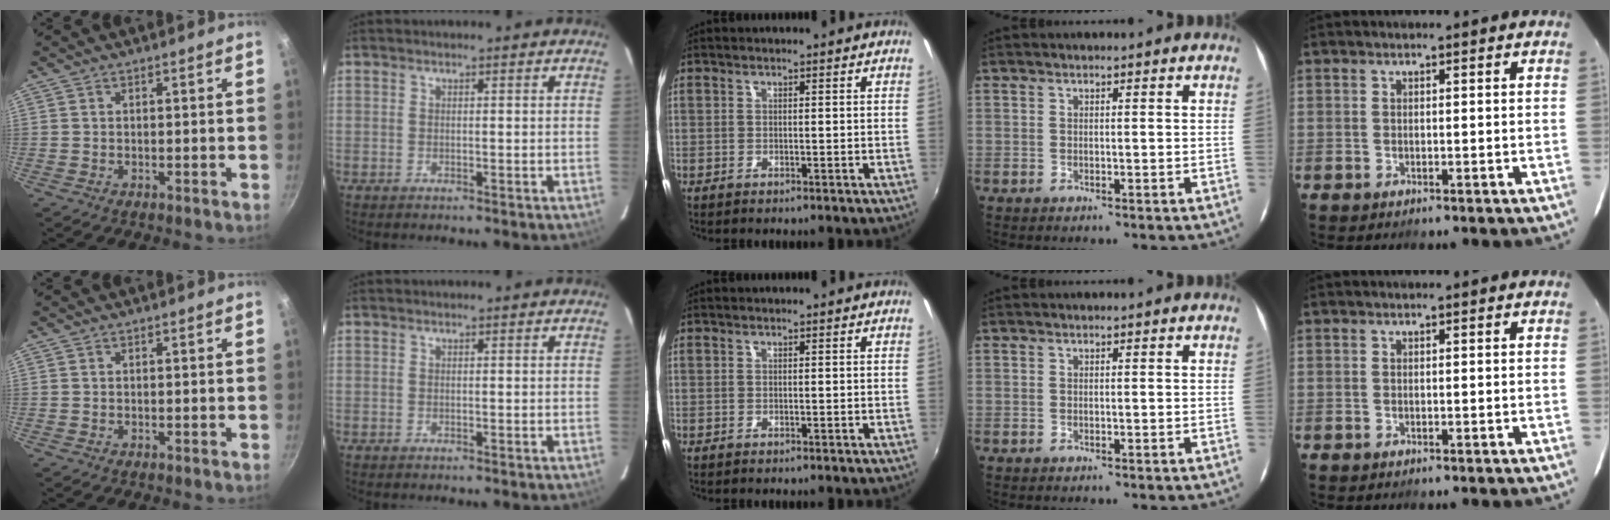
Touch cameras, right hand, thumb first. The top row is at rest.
{}